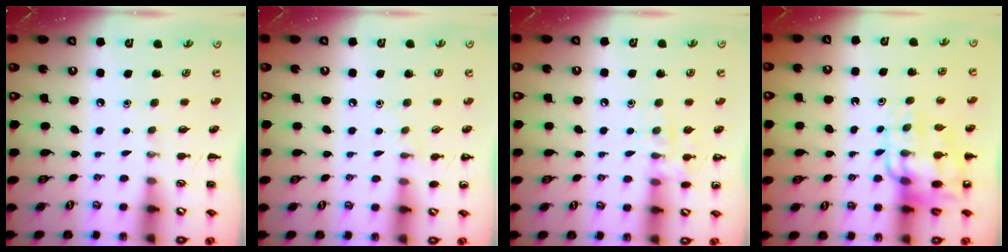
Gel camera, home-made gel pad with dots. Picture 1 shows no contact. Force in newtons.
{"total": 4.2, "press": 4.0, "slide": 1.3}
{"total": 8.4, "press": 8.3, "slide": 1.1}
{"total": 12.6, "press": 12.3, "slide": 2.8}